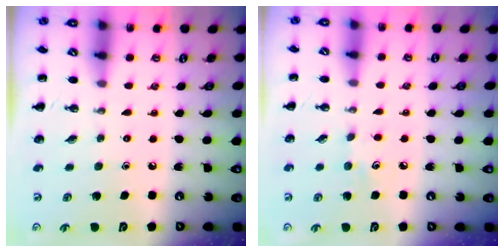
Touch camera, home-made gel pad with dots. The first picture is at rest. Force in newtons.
{"total": 4.1, "press": 4.0, "slide": 1.2}